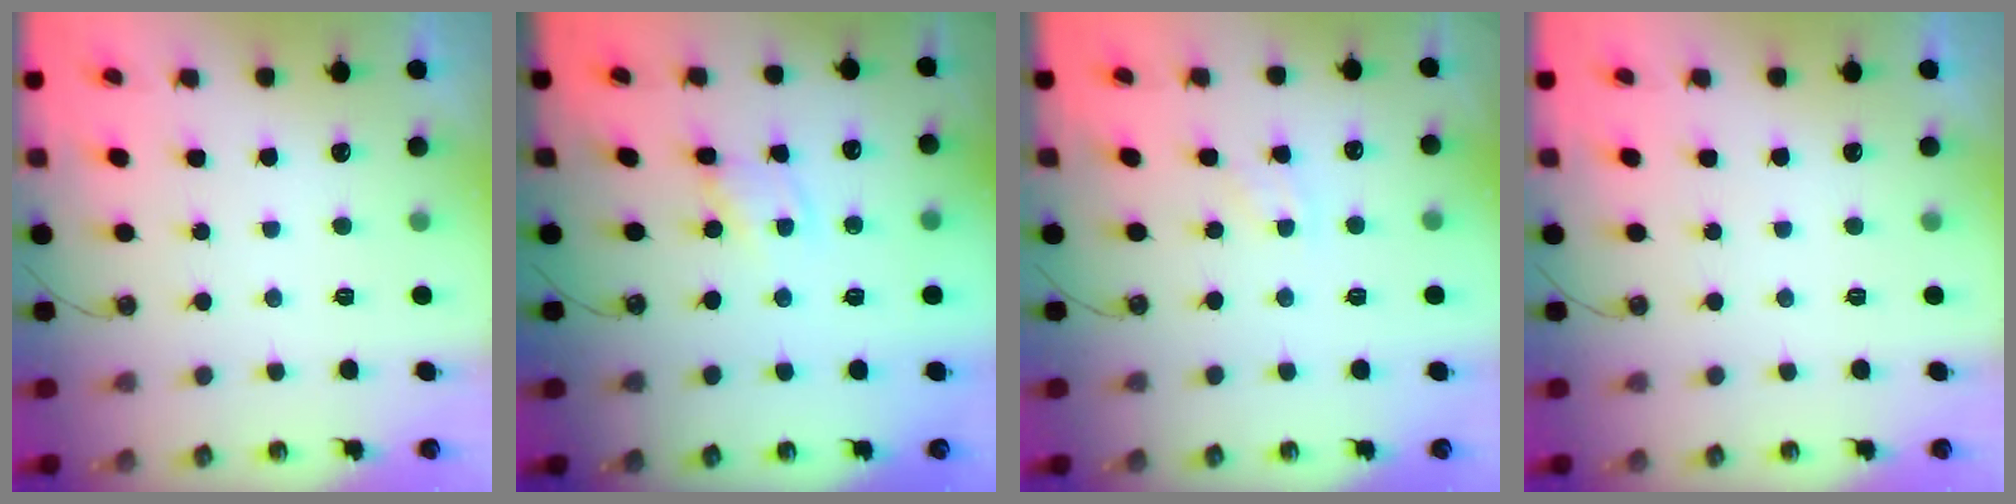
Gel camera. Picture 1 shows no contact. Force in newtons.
{"total": 1.8, "press": 1.8, "slide": 0.2}
{"total": 3.8, "press": 3.7, "slide": 0.5}
{"total": 0.0}